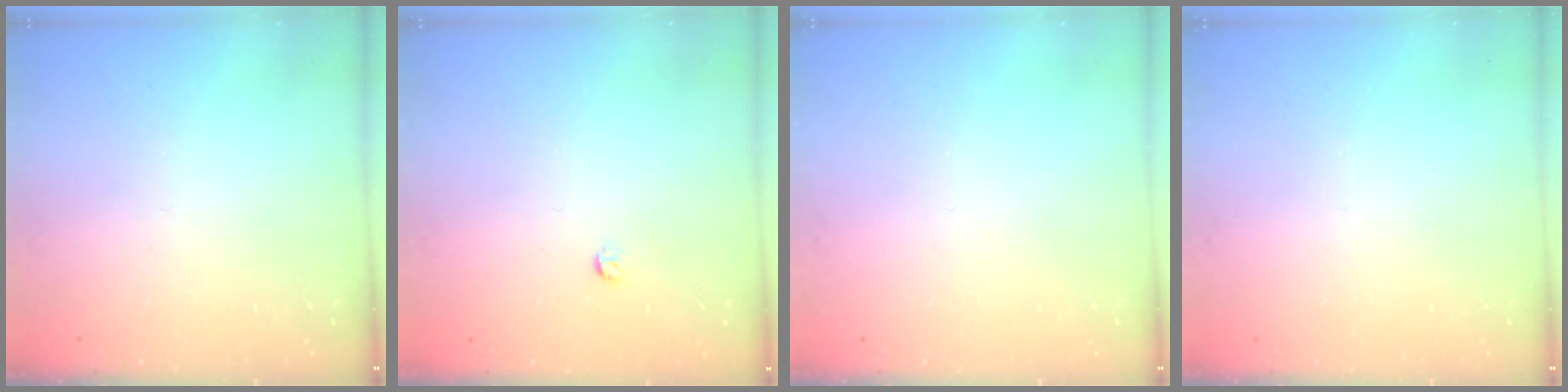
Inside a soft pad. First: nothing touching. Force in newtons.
{"total": 3.2, "press": 3.2, "slide": 0.4}
{"total": 0.0}
{"total": 0.0}